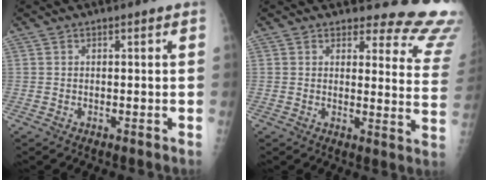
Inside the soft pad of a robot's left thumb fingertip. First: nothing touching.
{"total": 15.2, "force": [14.5, 4.0, 2.6], "torque": [0.026, -0.149, 0.126]}